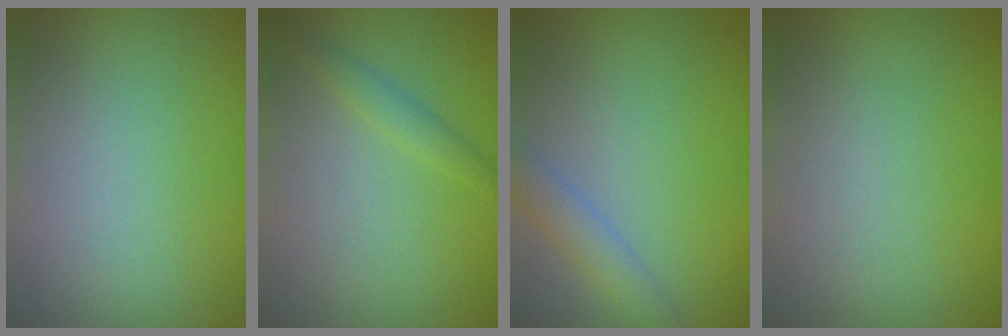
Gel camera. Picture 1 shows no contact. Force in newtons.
{"total": 1.4, "press": 1.4, "slide": 0.1}
{"total": 2.5, "press": 2.5, "slide": 0.1}
{"total": 0.0}